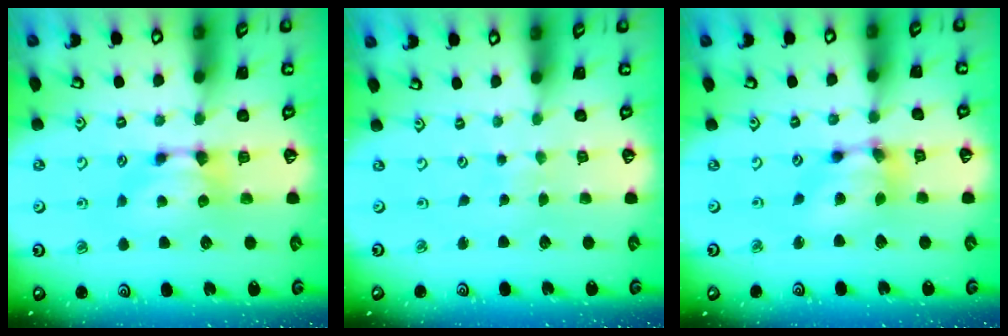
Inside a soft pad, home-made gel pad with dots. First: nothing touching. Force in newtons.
{"total": 5.2, "press": 5.2, "slide": 0.4}
{"total": 6.2, "press": 5.9, "slide": 1.8}